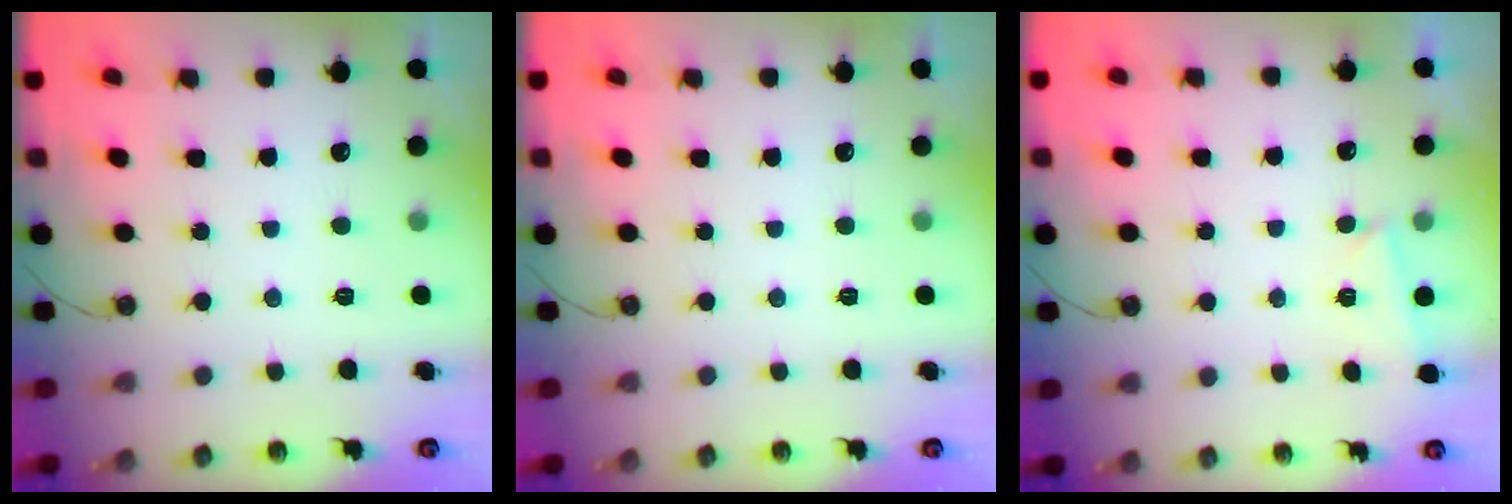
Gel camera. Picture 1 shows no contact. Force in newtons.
{"total": 0.0}
{"total": 2.3, "press": 2.2, "slide": 0.9}